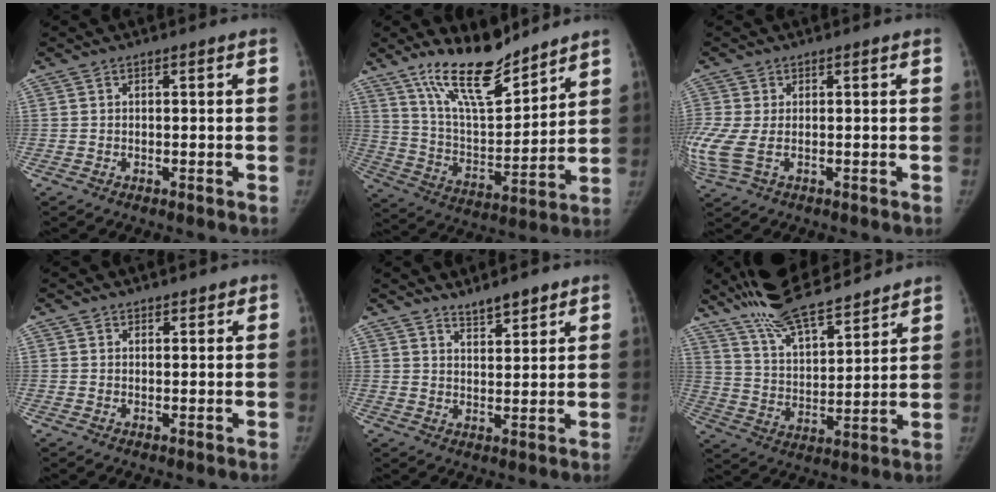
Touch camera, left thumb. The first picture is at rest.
{"total": 16.0, "force": [12.7, 4.7, 8.4], "torque": [-0.109, -0.085, 0.232]}
{"total": 6.7, "force": [-1.2, 3.4, 5.6], "torque": [-0.163, -0.002, -0.016]}
{"total": 1.4, "force": [1.2, 0.8, 0.0], "torque": [0.026, -0.006, 0.008]}
{"total": 4.7, "force": [4.0, 1.3, 2.0], "torque": [-0.015, -0.031, 0.064]}
{"total": 17.1, "force": [14.7, 4.1, 7.7], "torque": [-0.109, -0.060, 0.262]}